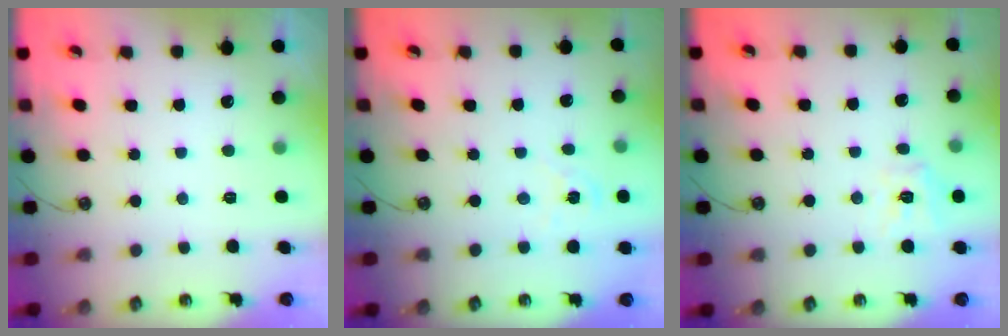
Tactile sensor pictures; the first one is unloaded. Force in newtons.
{"total": 1.8, "press": 1.8, "slide": 0.3}
{"total": 10.9, "press": 10.8, "slide": 1.3}